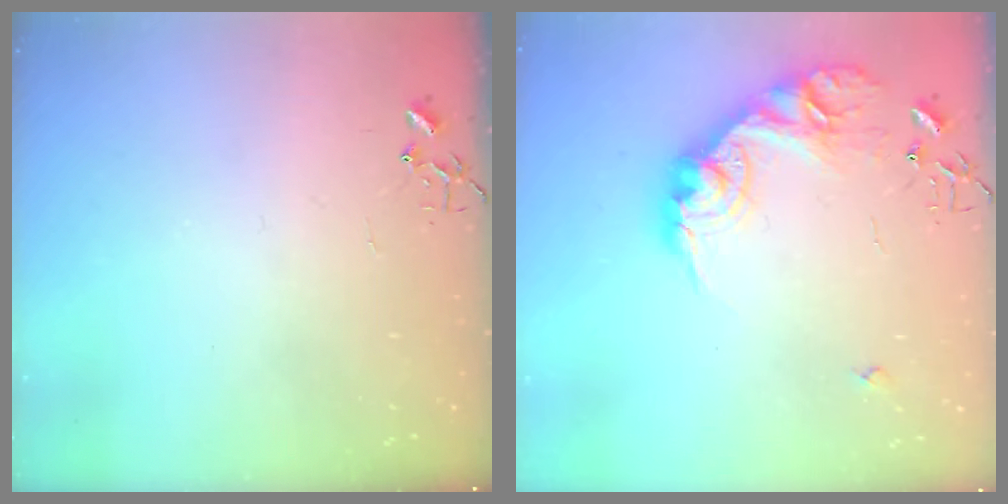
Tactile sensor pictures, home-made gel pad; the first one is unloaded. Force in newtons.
{"total": 18.9, "press": 18.8, "slide": 0.9}